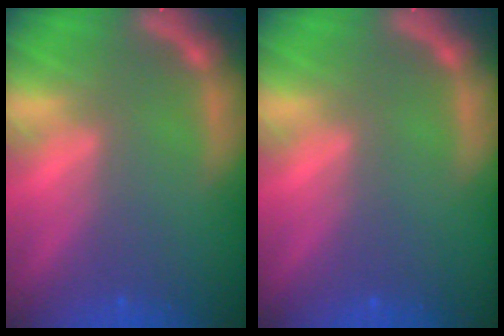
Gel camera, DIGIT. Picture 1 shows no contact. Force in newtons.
{"total": 0.0}